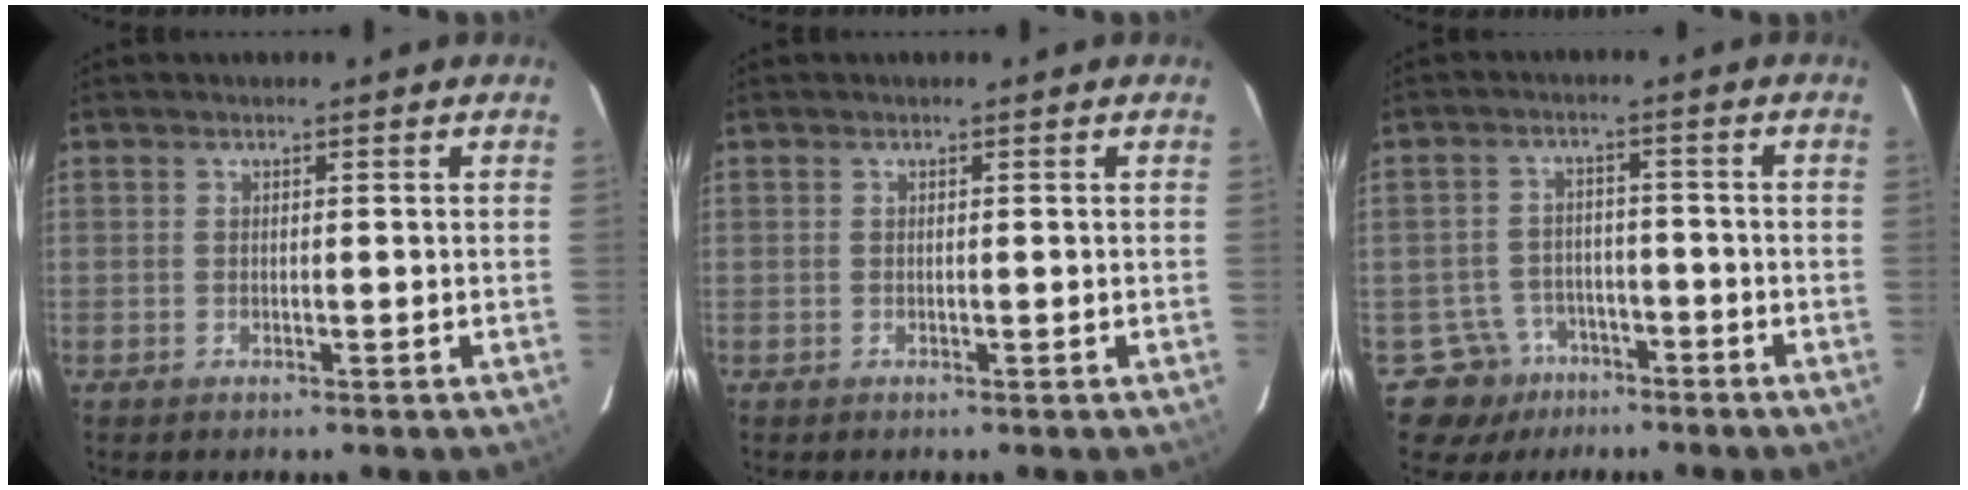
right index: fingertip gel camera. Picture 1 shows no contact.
{"total": 0.0}
{"total": 6.8, "force": [-3.9, 5.5, -0.1], "torque": [0.006, 0.013, -0.057]}